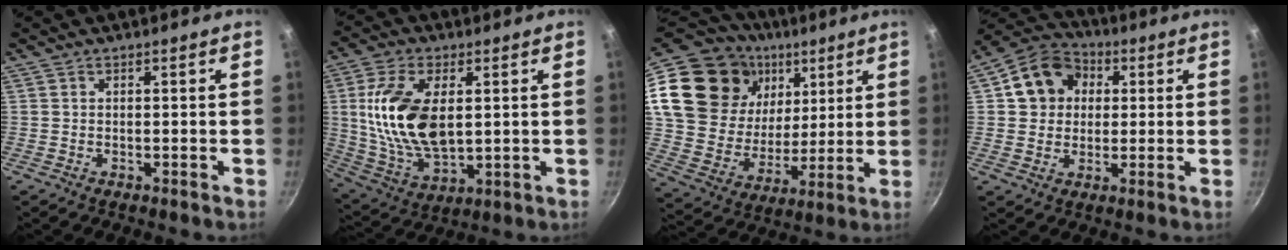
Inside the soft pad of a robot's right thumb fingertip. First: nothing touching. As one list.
[{"total": 16.9, "force": [2.6, 9.3, 13.9], "torque": [-0.257, -0.011, 0.058]}, {"total": 27.9, "force": [12.5, 19.4, 15.7], "torque": [-0.273, -0.024, 0.230]}, {"total": 11.6, "force": [2.6, 9.9, 5.5], "torque": [-0.064, 0.018, 0.028]}]